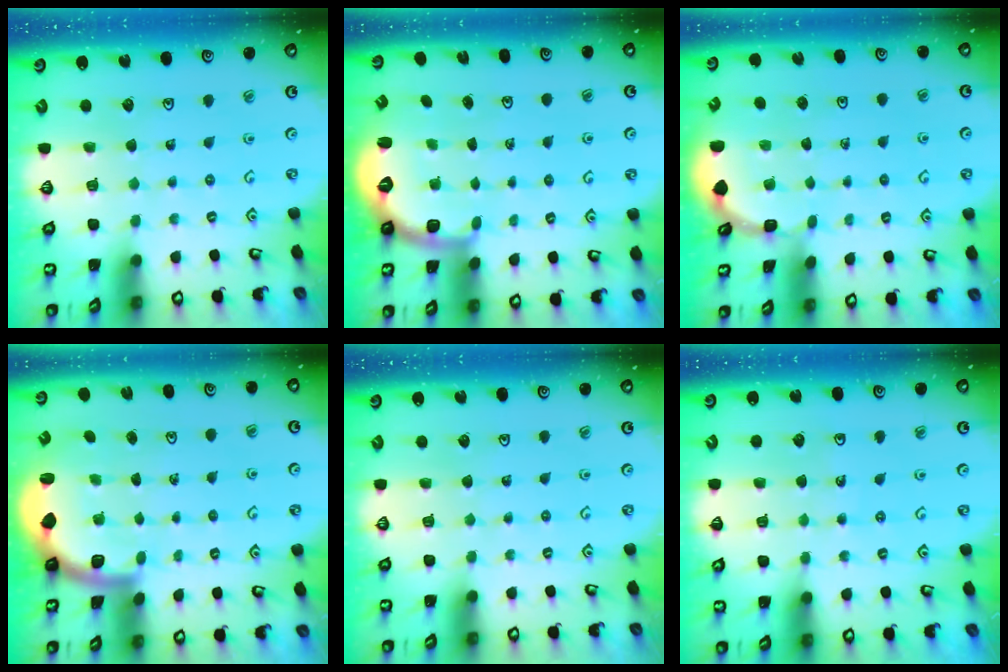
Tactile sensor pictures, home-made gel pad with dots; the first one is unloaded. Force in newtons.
{"total": 2.7, "press": 1.6, "slide": 2.1}
{"total": 2.4, "press": 2.4, "slide": 0.3}
{"total": 3.3, "press": 3.1, "slide": 1.2}
{"total": 0.0}
{"total": 5.5, "press": 5.3, "slide": 1.5}